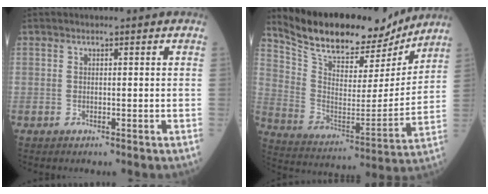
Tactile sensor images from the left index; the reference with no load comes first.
{"total": 20.1, "force": [18.0, 5.8, 6.9], "torque": [-0.129, -0.016, 0.287]}